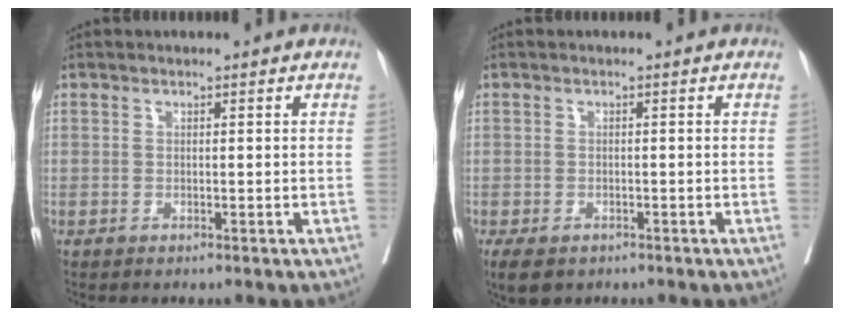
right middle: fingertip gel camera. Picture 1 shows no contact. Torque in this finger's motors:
{"motor_torque": [0.69, -0.65, 0.04, 0.03]}